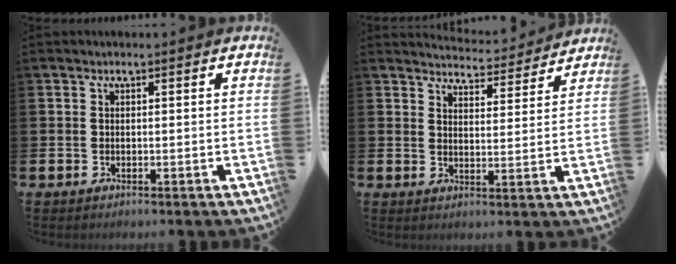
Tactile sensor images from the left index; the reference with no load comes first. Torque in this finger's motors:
{"motor_torque": [0.83, -1.25, 0.14, -0.01]}